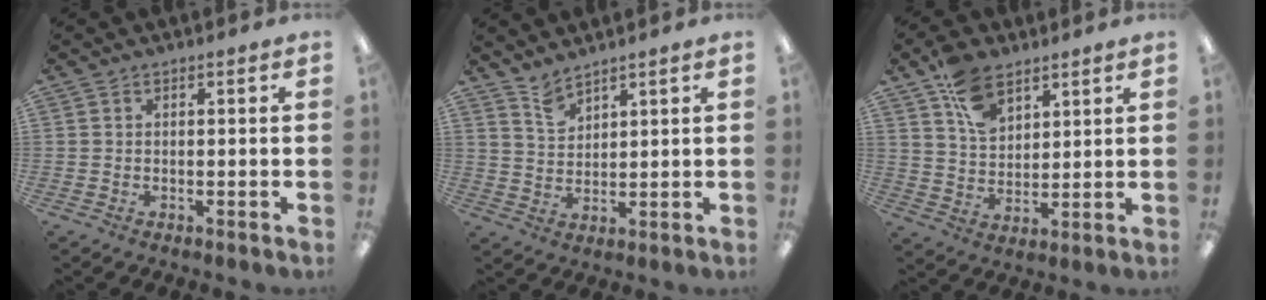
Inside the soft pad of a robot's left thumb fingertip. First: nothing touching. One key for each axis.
{"total": 4.6, "fx": 4.2, "fy": 1.5, "fz": 1.3, "tx": -0.026, "ty": -0.024, "tz": 0.077}
{"total": 10.6, "fx": 6.6, "fy": 6.3, "fz": 5.4, "tx": -0.094, "ty": -0.021, "tz": 0.125}